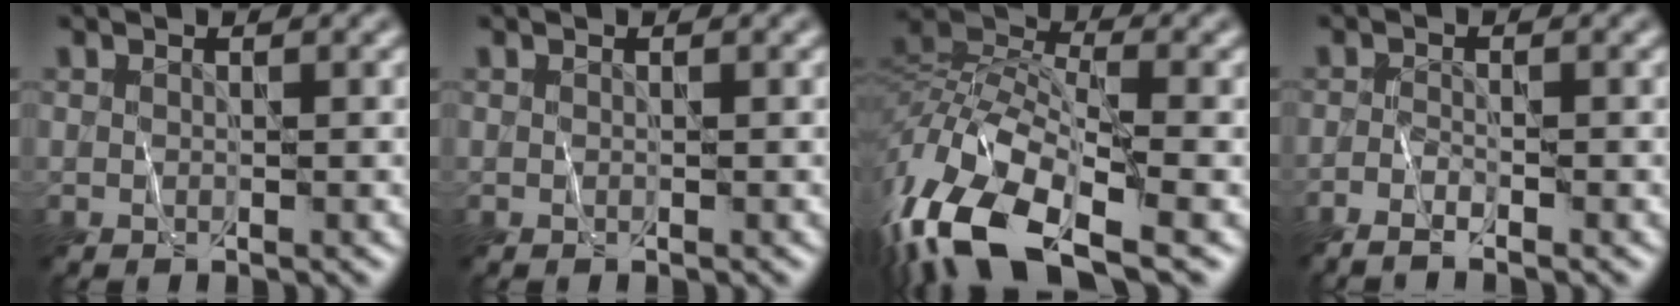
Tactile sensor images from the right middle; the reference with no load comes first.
{"total": 0.0}
{"total": 13.4, "force": [-6.3, 6.5, 9.8], "torque": [-0.208, -0.005, -0.130]}
{"total": 2.0, "force": [-1.5, 0.2, 1.3], "torque": [-0.033, -0.001, -0.034]}